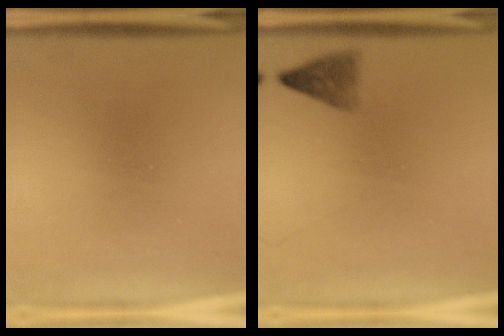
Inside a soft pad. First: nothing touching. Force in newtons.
{"total": 2.0}